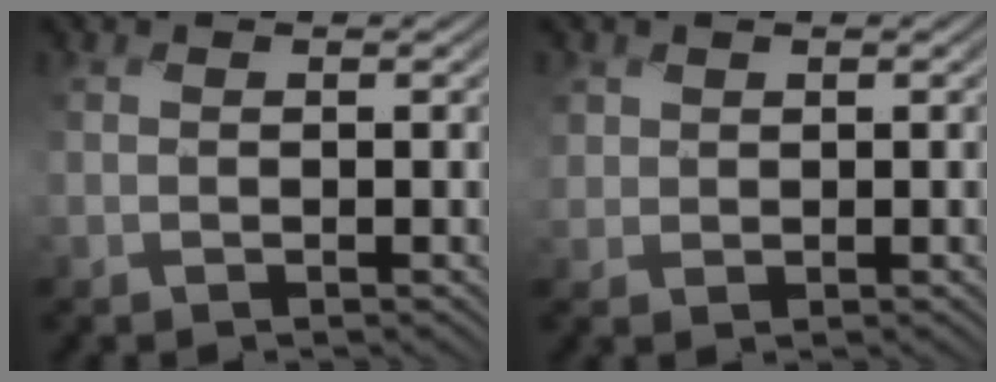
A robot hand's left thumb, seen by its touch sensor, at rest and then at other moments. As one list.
[{"total": 1.4, "force": [0.6, 1.3, 0.0], "torque": [-0.007, -0.001, 0.010]}]